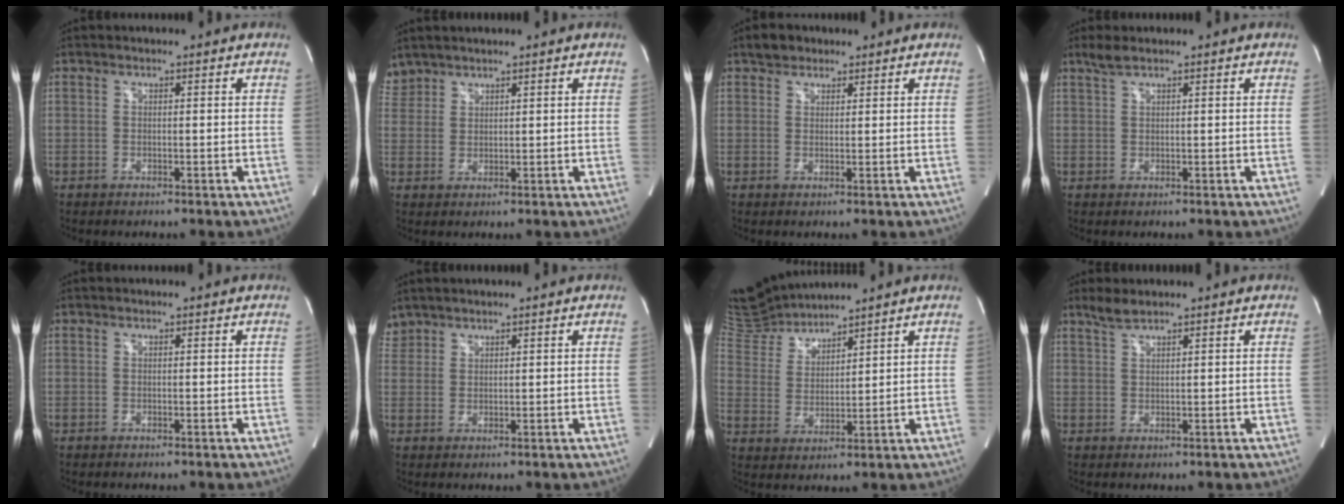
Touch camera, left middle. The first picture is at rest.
{"total": 3.3, "force": [3.0, 1.3, -0.2], "torque": [0.004, 0.015, 0.063]}
{"total": 2.7, "force": [2.0, 1.8, 0.7], "torque": [-0.014, 0.014, 0.032]}
{"total": 1.8, "force": [1.5, 0.1, 1.1], "torque": [-0.030, 0.010, 0.033]}
{"total": 0.0}
{"total": 2.5, "force": [2.2, 1.0, -0.3], "torque": [0.005, 0.013, 0.045]}
{"total": 8.5, "force": [8.4, 0.4, 0.5], "torque": [-0.029, 0.012, 0.182]}
{"total": 2.3, "force": [2.0, 0.1, 1.0], "torque": [-0.028, 0.007, 0.043]}